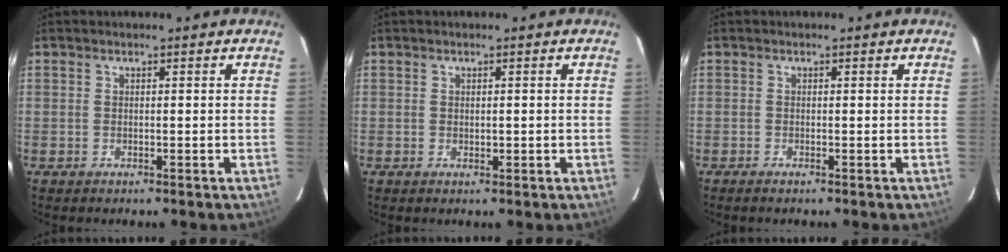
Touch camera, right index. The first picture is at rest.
{"total": 0.9, "force": [0.0, 0.5, 0.8], "torque": [-0.013, -0.002, 0.002]}
{"total": 0.7, "force": [-0.5, -0.1, 0.5], "torque": [-0.011, -0.002, -0.011]}